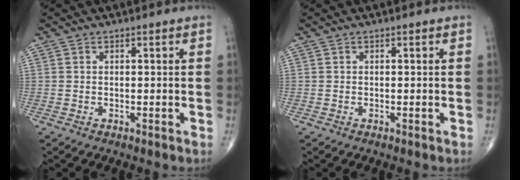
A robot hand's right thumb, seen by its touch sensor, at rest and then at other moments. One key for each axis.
{"total": 0.0}